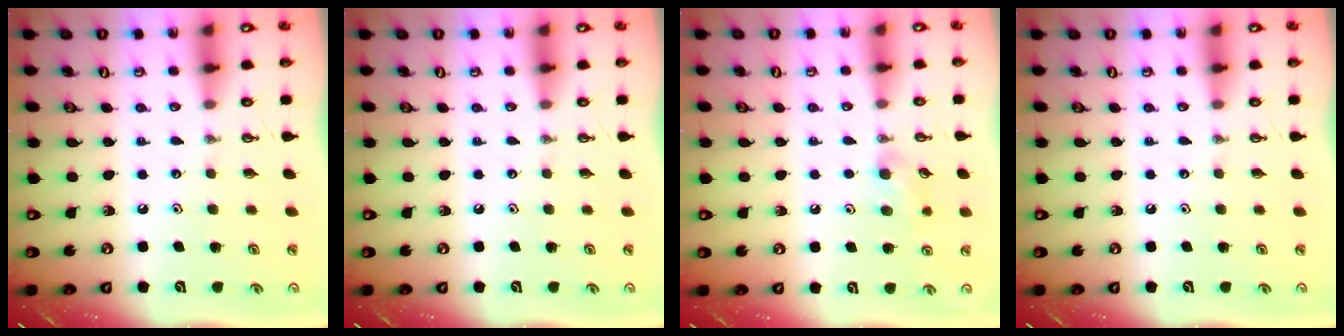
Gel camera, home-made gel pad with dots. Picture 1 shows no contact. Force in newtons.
{"total": 0.0}
{"total": 7.3, "press": 7.2, "slide": 1.2}
{"total": 0.0}